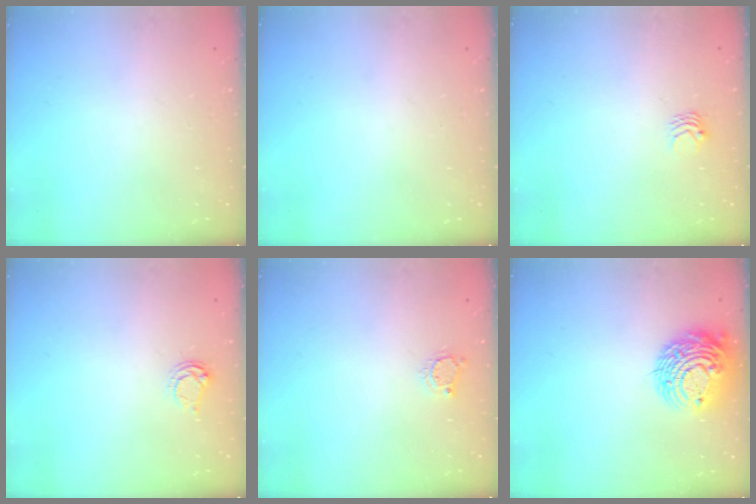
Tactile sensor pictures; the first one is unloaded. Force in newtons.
{"total": 0.0}
{"total": 3.0, "press": 3.0, "slide": 0.3}
{"total": 4.0, "press": 4.0, "slide": 0.5}
{"total": 4.4, "press": 4.4, "slide": 0.5}
{"total": 12.1, "press": 12.1, "slide": 1.0}